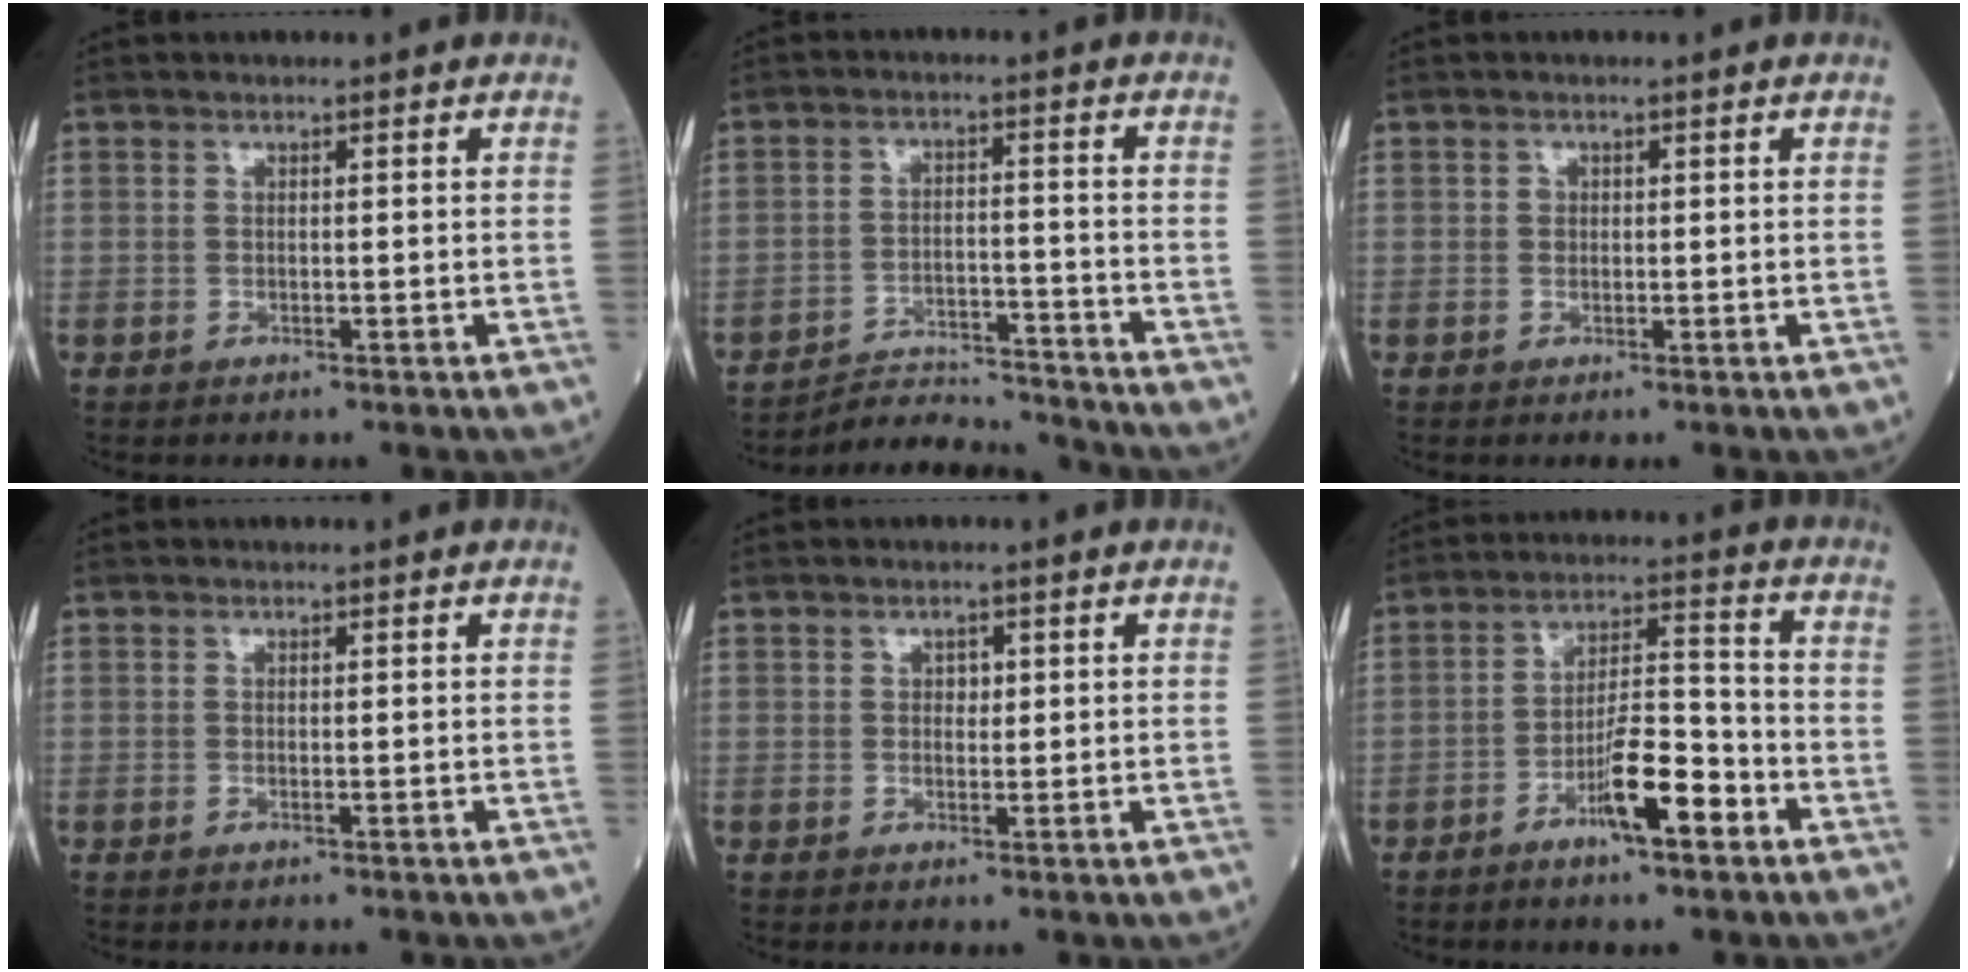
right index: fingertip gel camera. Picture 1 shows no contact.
{"total": 8.4, "force": [-8.3, -0.4, -0.6], "torque": [0.005, 0.012, -0.137]}
{"total": 0.6, "force": [0.2, 0.5, 0.2], "torque": [-0.002, 0.002, 0.004]}
{"total": 0.0}
{"total": 1.3, "force": [0.5, 0.9, 0.9], "torque": [-0.010, 0.000, 0.008]}
{"total": 9.0, "force": [-4.6, 1.6, 7.6], "torque": [-0.137, 0.006, -0.078]}